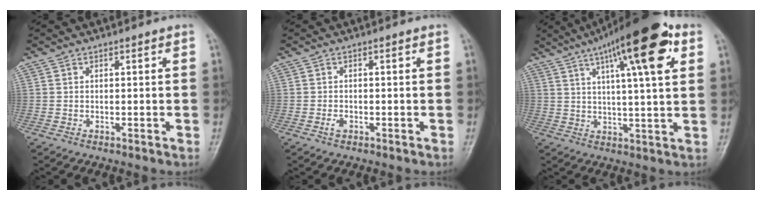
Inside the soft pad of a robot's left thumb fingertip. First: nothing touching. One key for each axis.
{"total": 1.2, "fx": -0.6, "fy": 0.8, "fz": 0.8, "tx": -0.016, "ty": 0.002, "tz": -0.012}
{"total": 18.7, "fx": 8.6, "fy": 4.4, "fz": 16.0, "tx": -0.230, "ty": -0.005, "tz": 0.128}